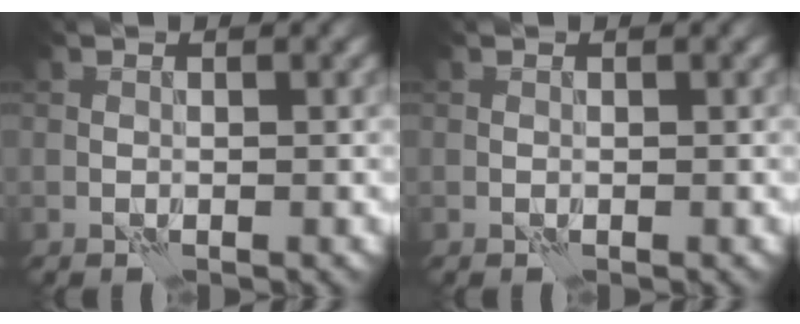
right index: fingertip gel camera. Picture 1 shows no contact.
{"total": 0.0}